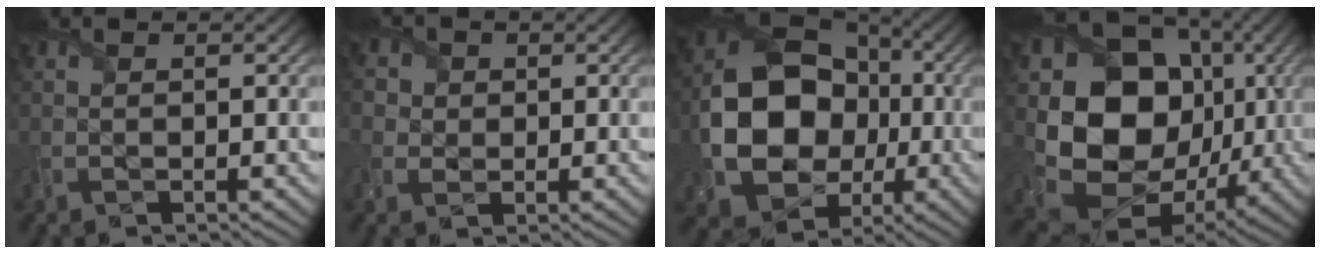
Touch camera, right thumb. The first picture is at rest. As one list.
[{"total": 3.6, "force": [1.0, 3.3, 1.0], "torque": [-0.038, 0.000, 0.001]}, {"total": 15.5, "force": [-1.3, 12.4, 9.2], "torque": [-0.179, -0.023, -0.021]}, {"total": 18.0, "force": [0.9, 14.9, 10.1], "torque": [-0.212, -0.049, 0.035]}]